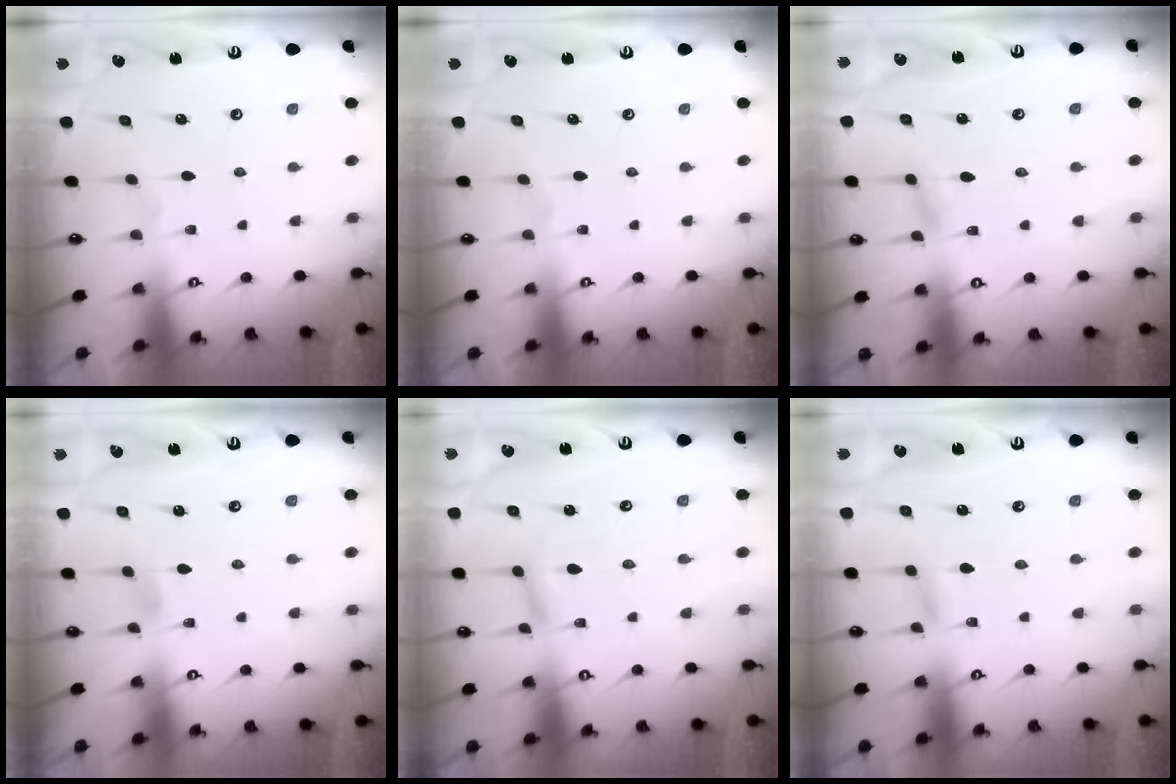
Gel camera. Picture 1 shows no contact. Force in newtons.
{"total": 0.0}
{"total": 2.1, "press": 2.0, "slide": 0.2}
{"total": 3.9, "press": 3.9, "slide": 0.5}
{"total": 2.1, "press": 2.1, "slide": 0.2}
{"total": 2.7, "press": 2.7, "slide": 0.2}